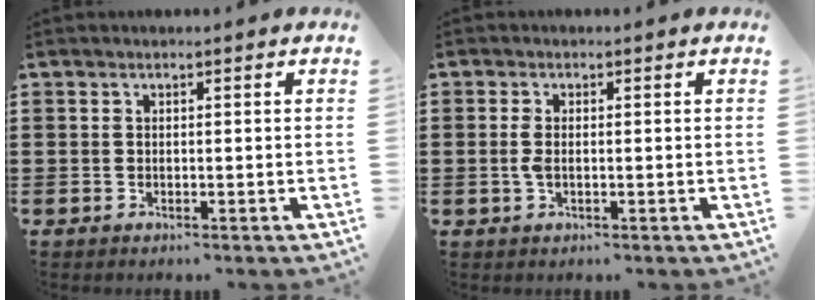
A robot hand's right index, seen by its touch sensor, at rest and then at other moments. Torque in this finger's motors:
{"motor_torque": [1.01, 1.13, 0.05, 0.06]}